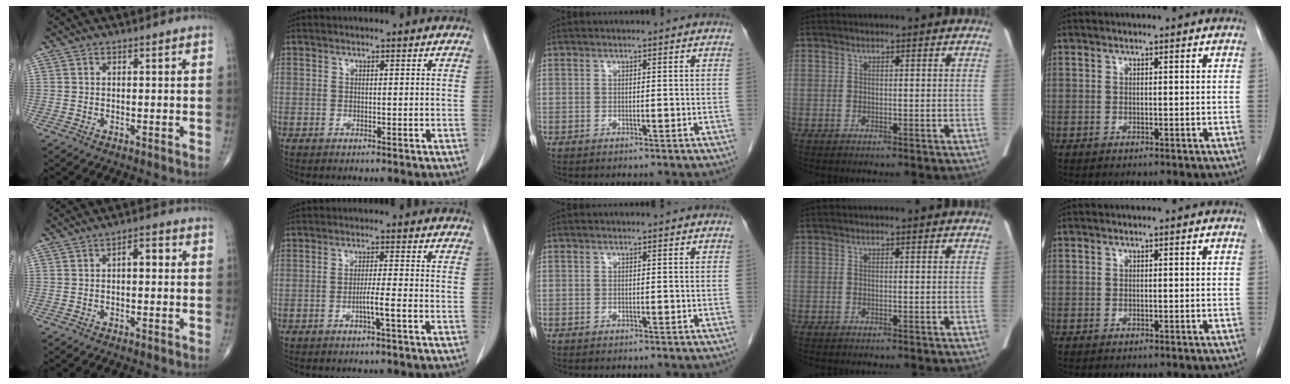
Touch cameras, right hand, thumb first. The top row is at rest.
{"thumb": {"total": 3.3, "force": [0.2, 1.7, 2.9], "torque": [-0.030, 0.012, -0.003]}, "index": {"total": 3.4, "force": [-1.4, -0.5, 3.0], "torque": [-0.049, -0.001, -0.026]}}